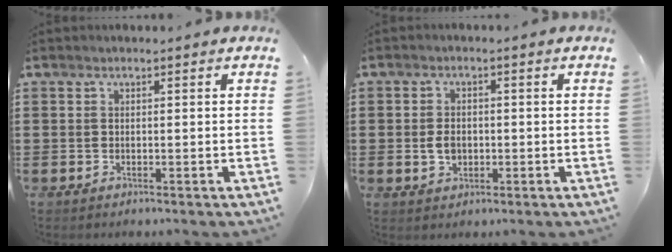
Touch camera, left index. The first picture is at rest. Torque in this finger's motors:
{"motor_torque": [0.34, 0.28, 0.12, 0.06]}